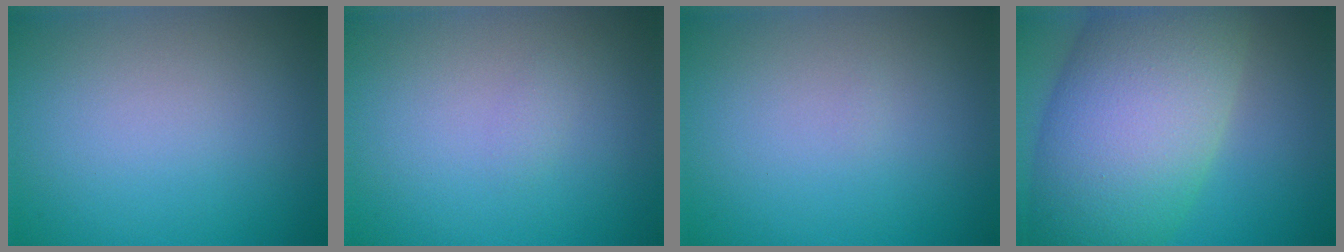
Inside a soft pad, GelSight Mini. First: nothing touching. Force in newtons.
{"total": 0.6, "press": 0.6, "slide": 0.0}
{"total": 0.0}
{"total": 13.4, "press": 13.4, "slide": 0.4}